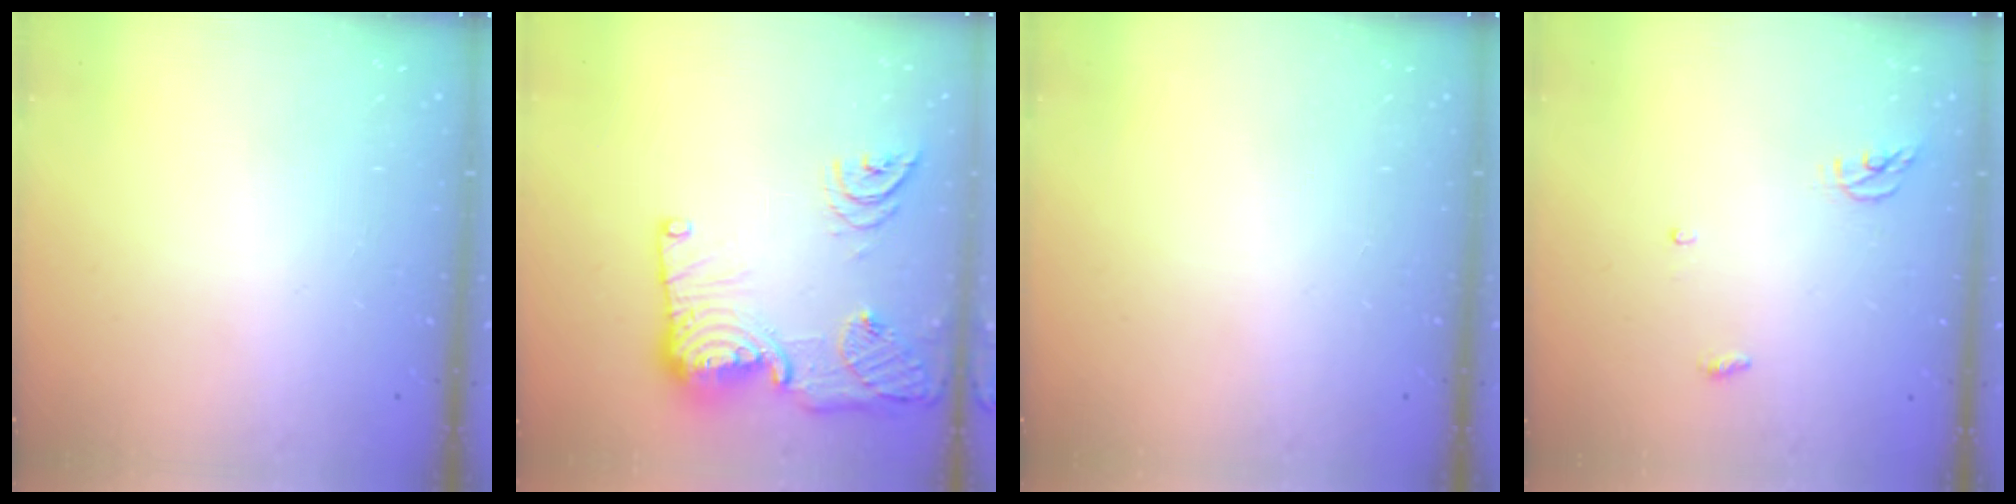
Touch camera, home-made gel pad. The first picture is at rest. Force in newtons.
{"total": 19.0, "press": 19.0, "slide": 1.5}
{"total": 0.0}
{"total": 3.5, "press": 3.5, "slide": 0.2}